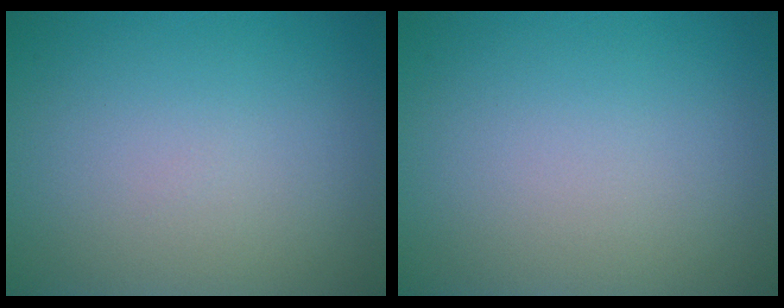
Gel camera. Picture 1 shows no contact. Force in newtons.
{"total": 0.0}